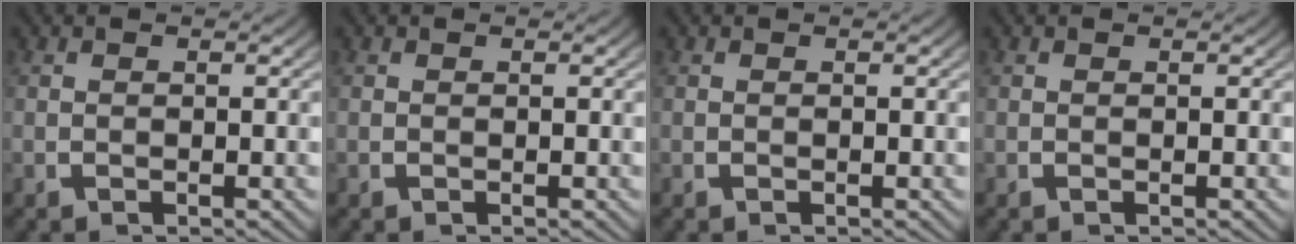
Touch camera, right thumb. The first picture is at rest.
{"total": 0.0}
{"total": 0.0}
{"total": 0.0}